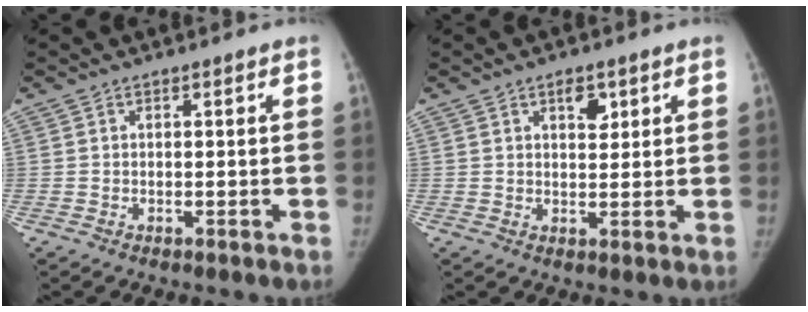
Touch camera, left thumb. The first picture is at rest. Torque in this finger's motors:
{"motor_torque": [0.23, -0.02, 0.50, -0.25, 0.11]}